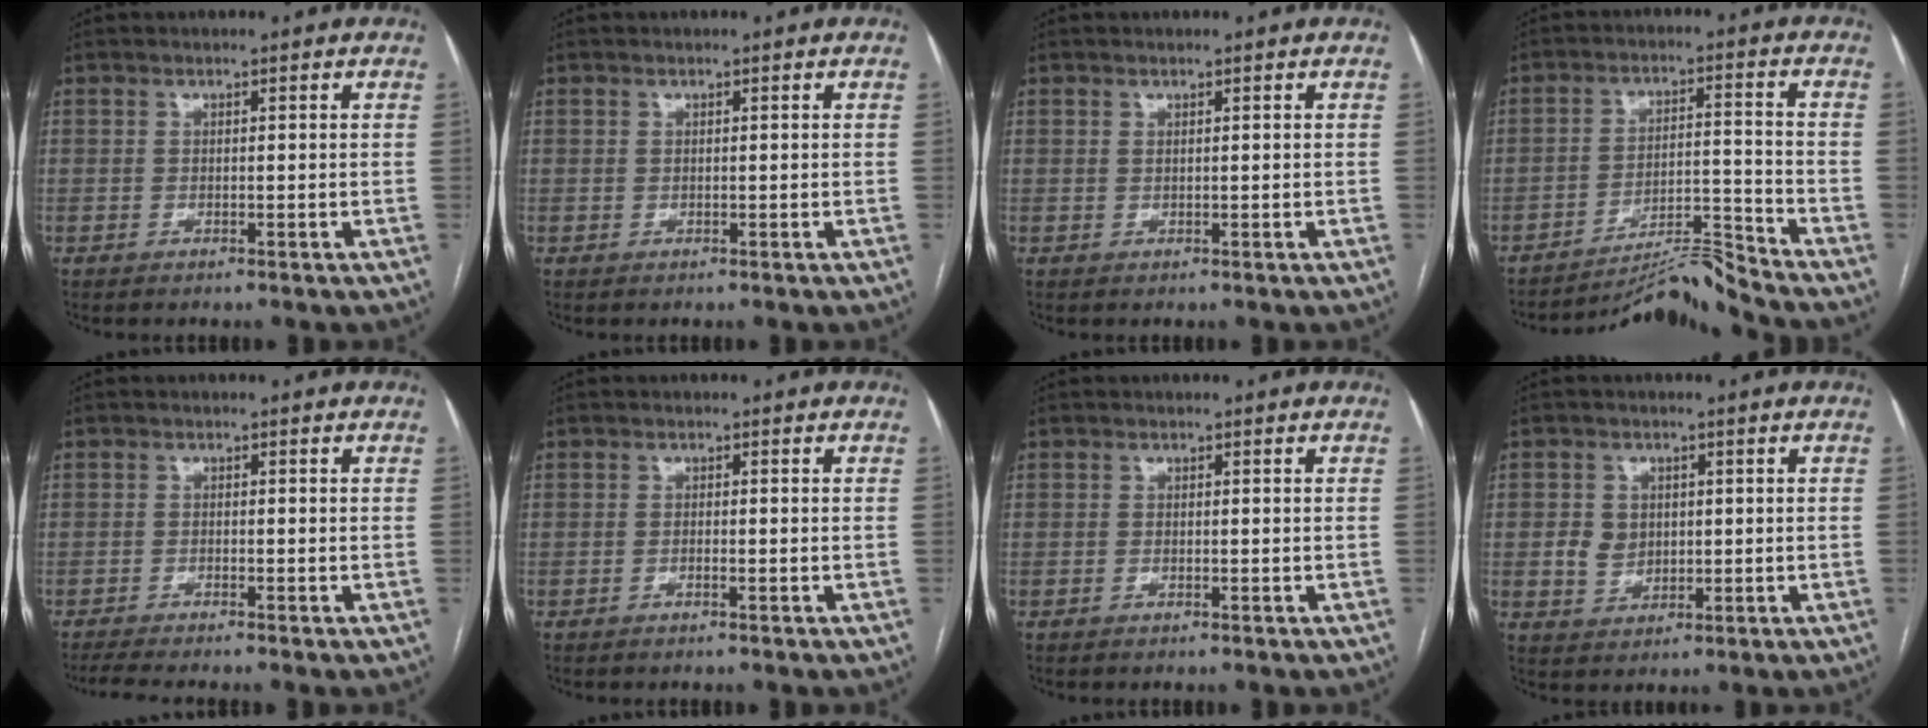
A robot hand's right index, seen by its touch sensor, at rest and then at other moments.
{"total": 0.0}
{"total": 0.0}
{"total": 8.3, "force": [-7.6, -3.3, -0.3], "torque": [0.001, 0.015, -0.133]}
{"total": 2.9, "force": [-2.6, -0.2, 1.2], "torque": [-0.024, -0.010, -0.049]}
{"total": 0.7, "force": [-0.4, 0.0, 0.6], "torque": [-0.011, 0.001, -0.007]}
{"total": 0.5, "force": [-0.2, 0.3, 0.4], "torque": [-0.012, -0.001, -0.004]}
{"total": 4.2, "force": [0.3, 3.7, 2.1], "torque": [-0.038, 0.010, 0.017]}